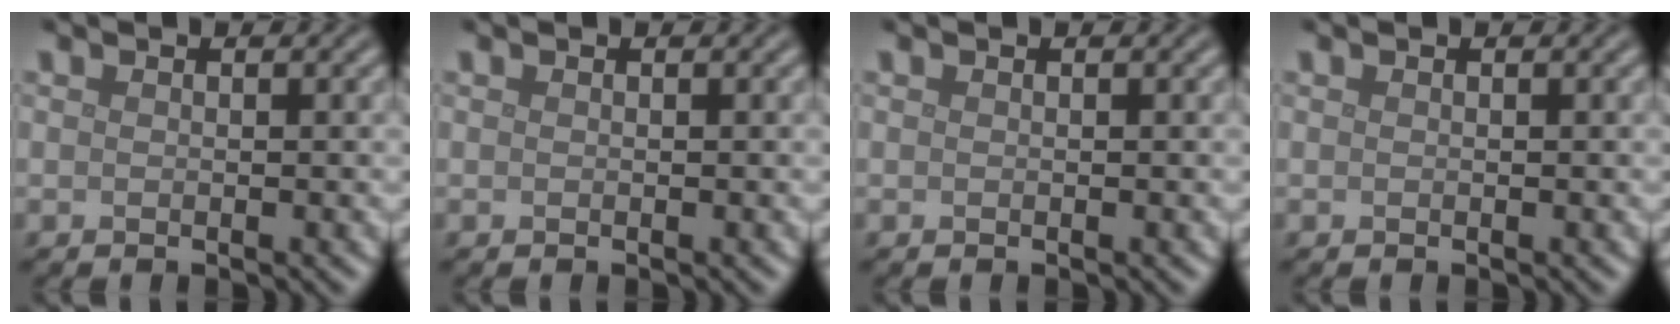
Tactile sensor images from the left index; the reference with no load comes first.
{"total": 0.0}
{"total": 0.0}
{"total": 0.0}